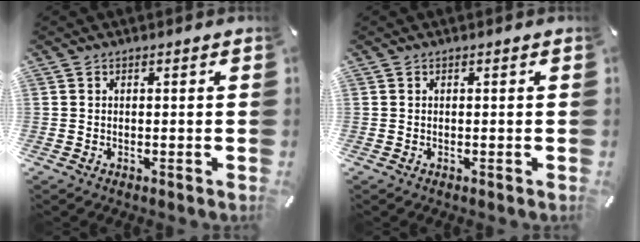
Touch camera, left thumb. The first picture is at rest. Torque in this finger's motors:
{"motor_torque": [0.00, 0.00, 0.00, 0.00, 0.00]}